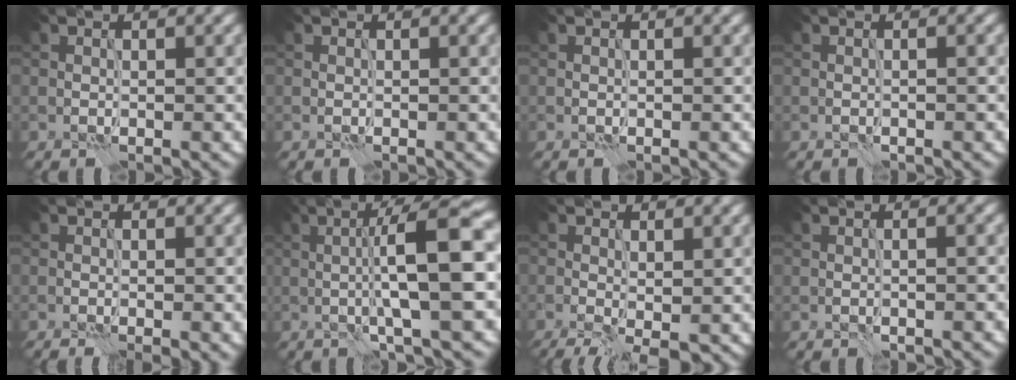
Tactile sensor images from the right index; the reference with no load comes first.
{"total": 0.0}
{"total": 0.0}
{"total": 0.5, "force": [-0.3, -0.2, 0.4], "torque": [-0.005, 0.002, -0.008]}
{"total": 1.5, "force": [-0.6, 0.0, 1.3], "torque": [-0.019, -0.004, -0.010]}
{"total": 8.5, "force": [0.1, 1.2, 8.4], "torque": [-0.121, 0.016, -0.005]}
{"total": 3.9, "force": [-1.1, 1.2, 3.6], "torque": [-0.064, -0.010, -0.017]}
{"total": 0.8, "force": [-0.3, -0.2, 0.7], "torque": [-0.010, 0.002, -0.009]}